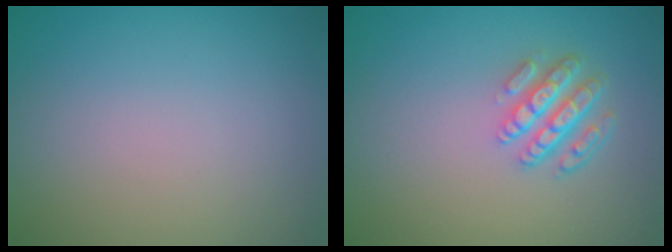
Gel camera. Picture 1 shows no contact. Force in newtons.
{"total": 4.4, "press": 3.2, "slide": 3.0}